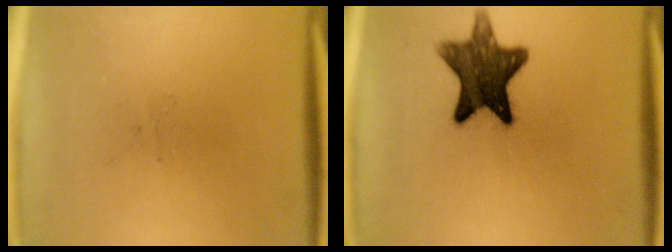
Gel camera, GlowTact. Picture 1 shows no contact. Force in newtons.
{"total": 11.9}